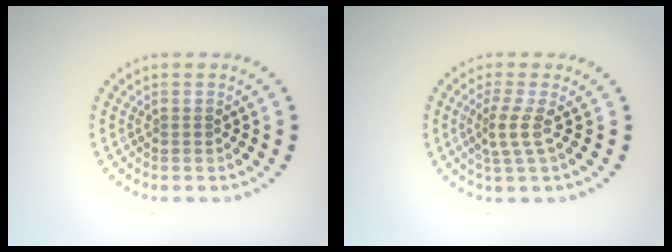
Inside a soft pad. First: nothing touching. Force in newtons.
{"total": 2.2, "press": 1.5, "slide": 1.7}